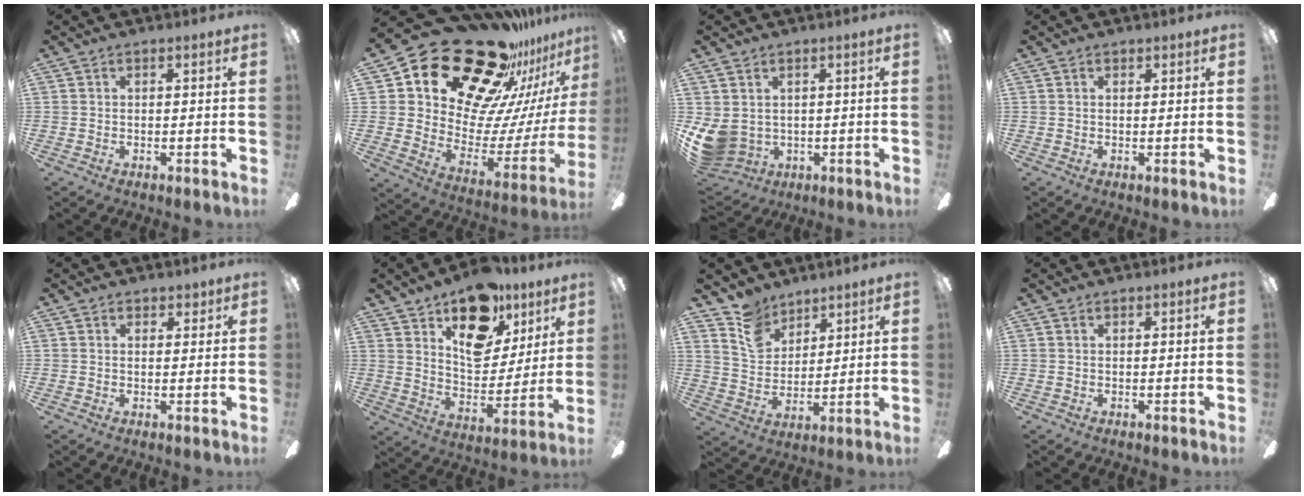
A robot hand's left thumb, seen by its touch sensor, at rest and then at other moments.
{"total": 27.2, "force": [21.3, 12.9, 10.8], "torque": [-0.162, -0.161, 0.395]}
{"total": 6.8, "force": [0.5, 6.0, 3.3], "torque": [-0.096, -0.012, 0.010]}
{"total": 0.6, "force": [0.4, 0.3, 0.2], "torque": [-0.005, 0.000, 0.008]}
{"total": 1.9, "force": [1.4, 1.2, 0.4], "torque": [0.007, -0.003, 0.023]}
{"total": 18.5, "force": [11.6, 10.6, 9.8], "torque": [-0.136, -0.061, 0.203]}
{"total": 10.4, "force": [8.1, 6.0, 2.6], "torque": [-0.064, -0.039, 0.159]}
{"total": 0.0}